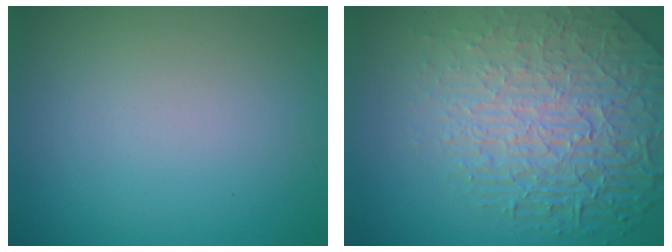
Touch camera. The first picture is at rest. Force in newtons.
{"total": 8.9, "press": 6.1, "slide": 6.6}